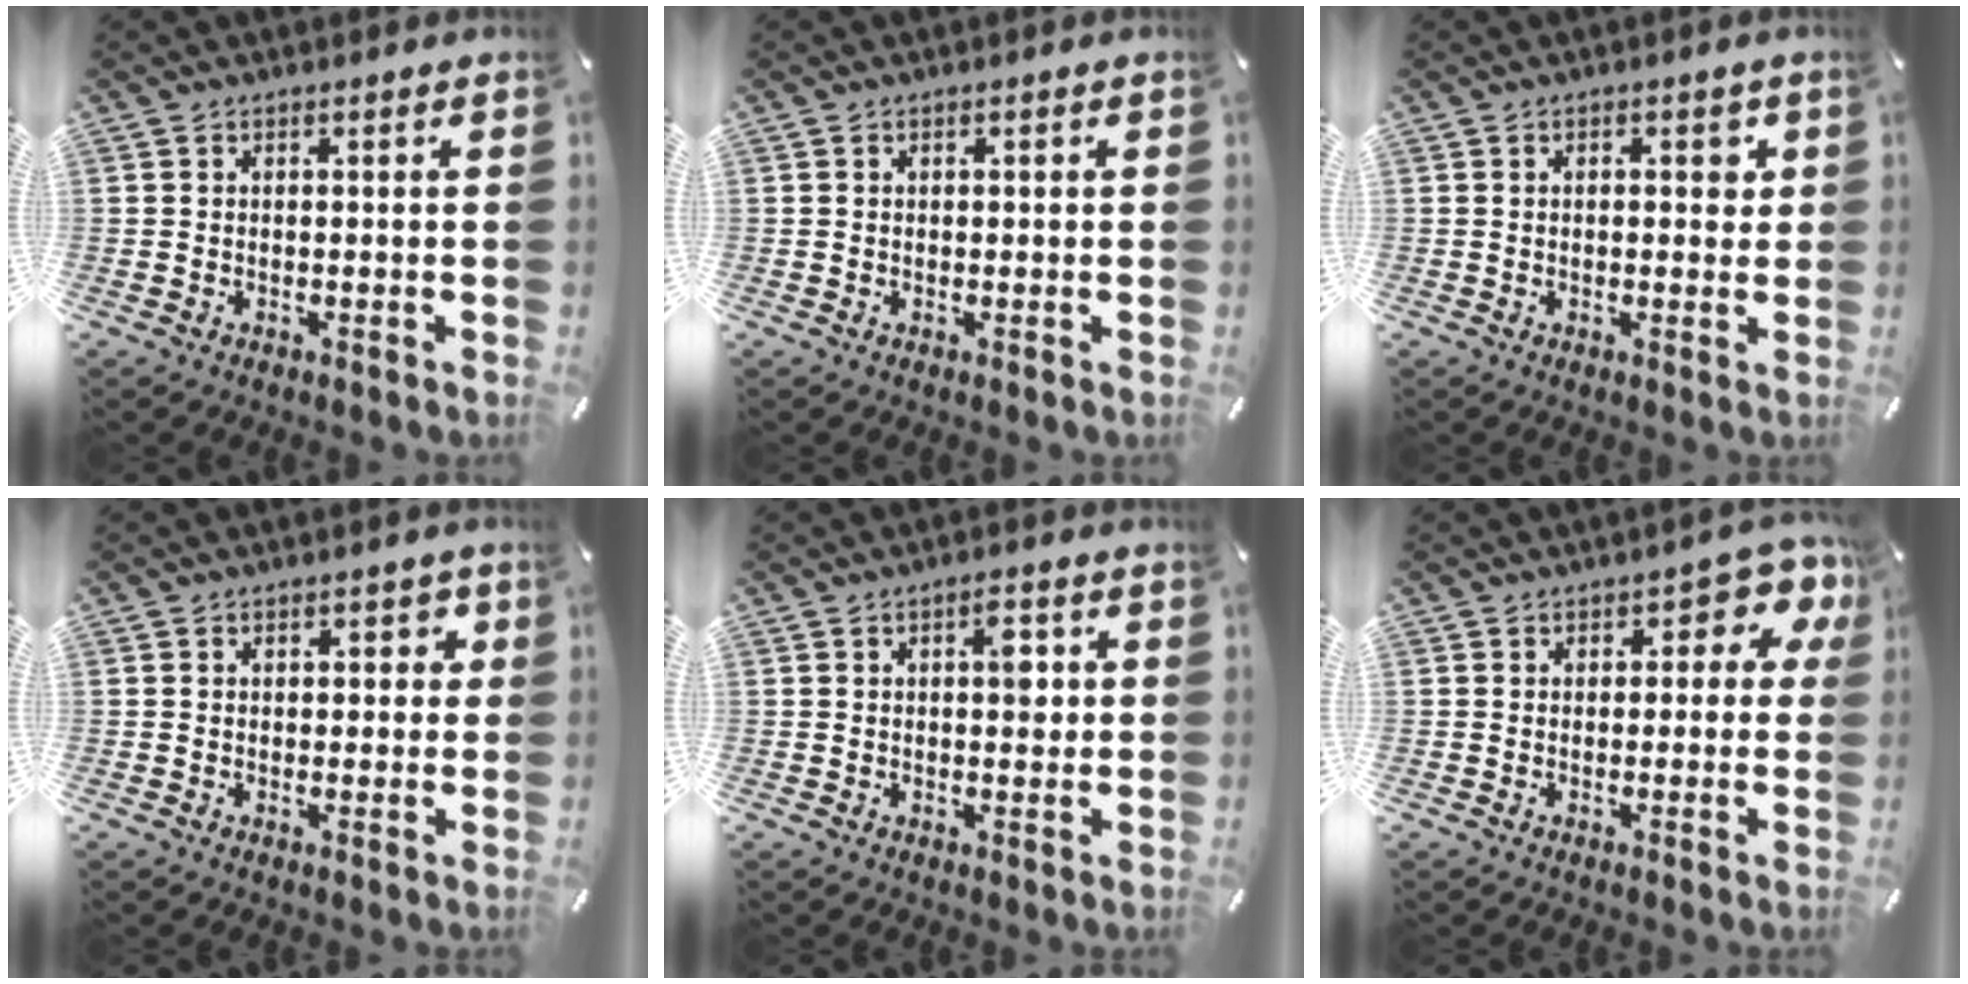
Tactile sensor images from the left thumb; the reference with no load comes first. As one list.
[{"total": 0.6, "force": [0.0, 0.5, 0.3], "torque": [-0.007, 0.003, -0.001]}, {"total": 2.3, "force": [0.5, 1.5, 1.7], "torque": [-0.012, 0.000, 0.001]}, {"total": 2.1, "force": [0.2, 1.6, 1.3], "torque": [-0.011, 0.002, -0.004]}, {"total": 4.6, "force": [1.1, 2.3, 3.9], "torque": [-0.040, -0.008, 0.007]}, {"total": 5.7, "force": [2.1, 3.5, 4.1], "torque": [-0.036, -0.008, 0.028]}]